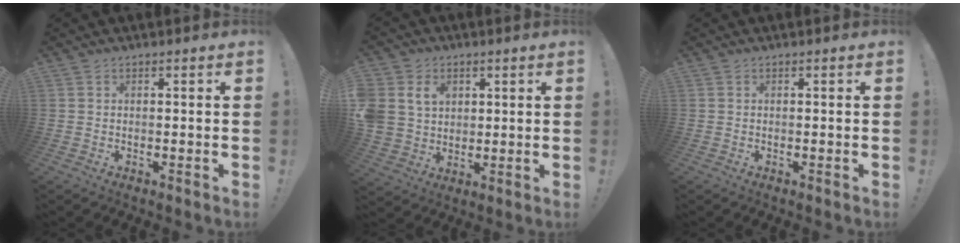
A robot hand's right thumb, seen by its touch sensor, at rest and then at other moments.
{"total": 10.4, "force": [4.1, 8.4, 4.4], "torque": [-0.091, -0.015, 0.084]}
{"total": 0.0}